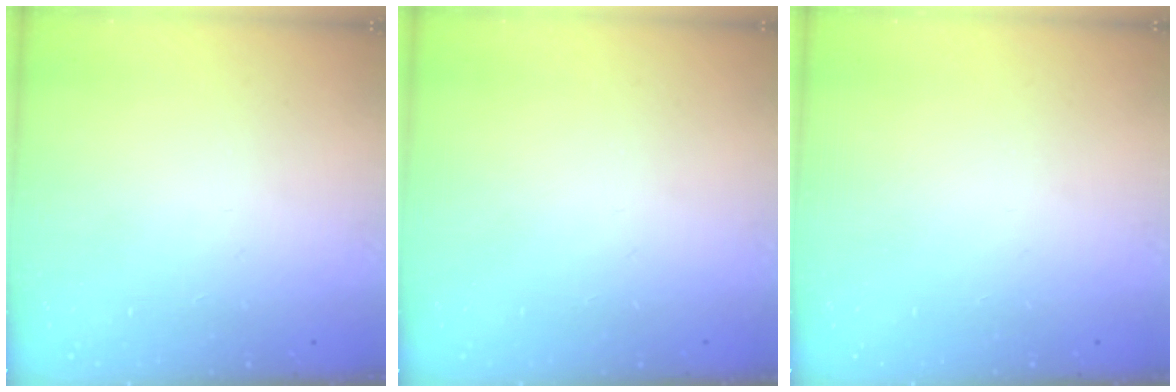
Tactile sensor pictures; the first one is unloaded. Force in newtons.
{"total": 0.0}
{"total": 0.0}